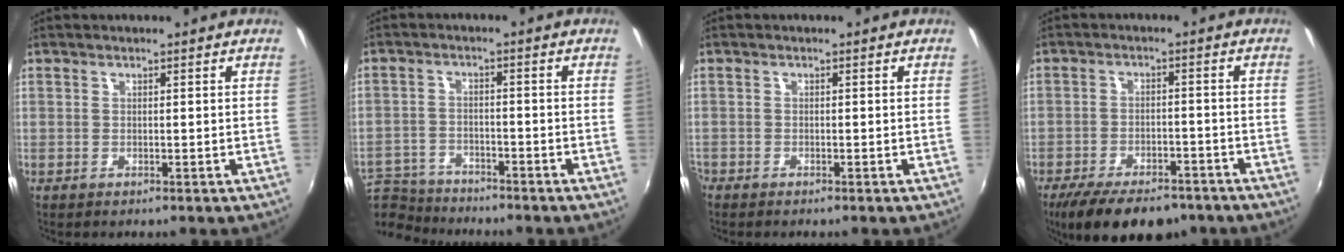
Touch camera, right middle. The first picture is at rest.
{"total": 12.0, "force": [-10.5, 4.4, 3.7], "torque": [-0.110, -0.006, -0.186]}
{"total": 0.8, "force": [-0.8, 0.2, 0.1], "torque": [-0.005, -0.004, -0.018]}
{"total": 14.9, "force": [-11.2, 6.0, 7.9], "torque": [-0.167, -0.030, -0.169]}